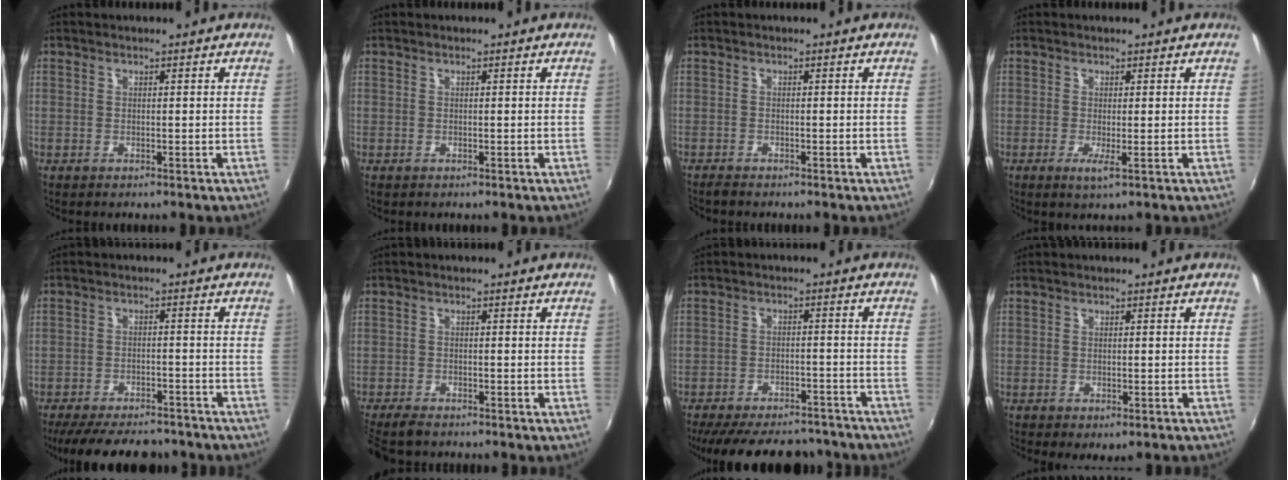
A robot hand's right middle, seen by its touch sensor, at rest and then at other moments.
{"total": 0.0}
{"total": 1.2, "force": [-1.1, 0.2, 0.2], "torque": [-0.006, -0.007, -0.024]}
{"total": 2.1, "force": [-0.5, 0.0, 2.0], "torque": [-0.041, -0.010, -0.010]}
{"total": 16.4, "force": [-13.6, 5.5, 7.2], "torque": [-0.154, -0.015, -0.193]}
{"total": 5.3, "force": [-4.7, 1.3, 2.2], "torque": [-0.063, -0.027, -0.088]}
{"total": 21.0, "force": [-17.8, 7.4, 8.4], "torque": [-0.181, 0.003, -0.232]}
{"total": 3.0, "force": [-1.8, 1.4, 2.0], "torque": [-0.035, -0.018, -0.021]}